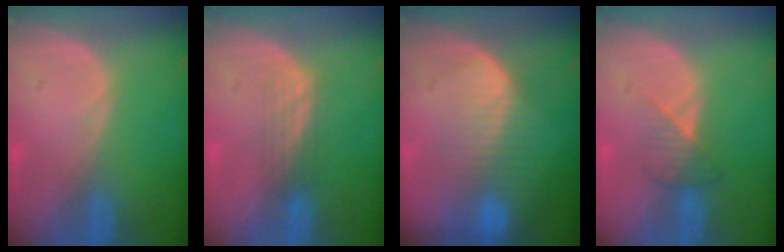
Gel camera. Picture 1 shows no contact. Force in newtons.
{"total": 2.9, "press": 2.5, "slide": 1.5}
{"total": 8.3, "press": 7.3, "slide": 4.0}
{"total": 3.4, "press": 3.2, "slide": 1.1}